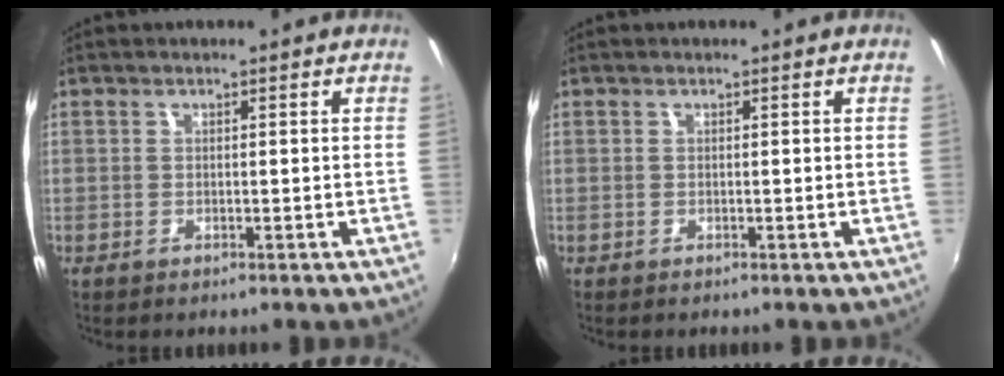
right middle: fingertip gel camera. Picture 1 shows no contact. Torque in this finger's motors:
{"motor_torque": [0.02, -0.07, 0.01, 0.00]}